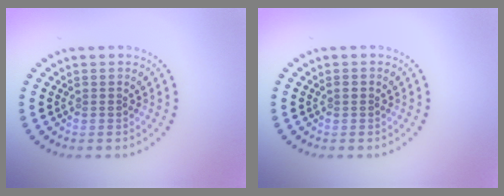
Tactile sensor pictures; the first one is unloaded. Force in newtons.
{"total": 0.5, "press": 0.4, "slide": 0.3}